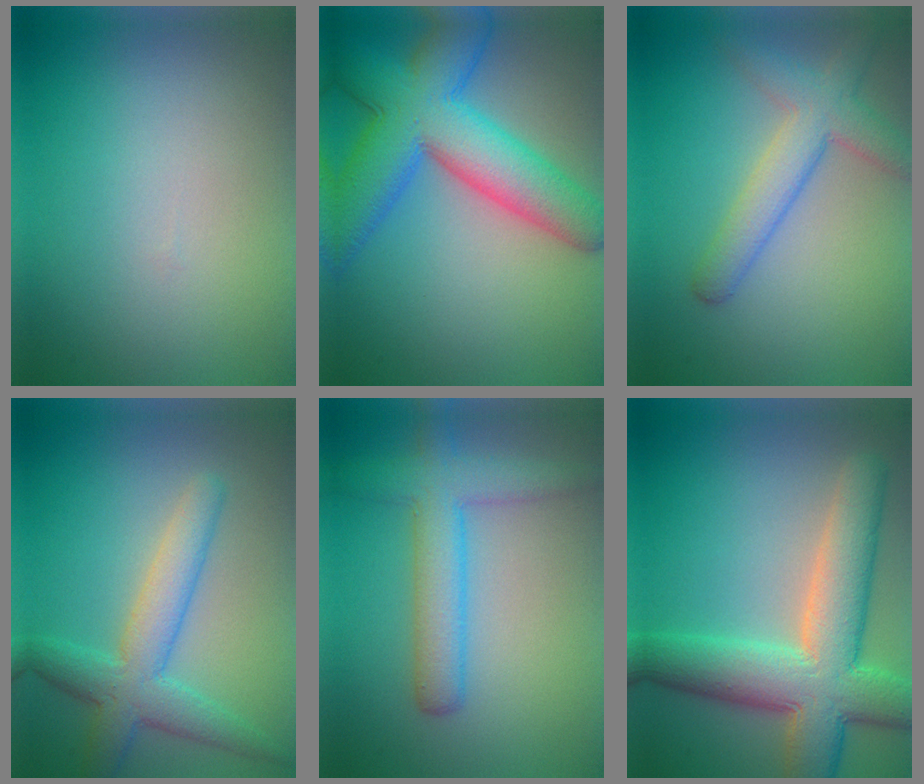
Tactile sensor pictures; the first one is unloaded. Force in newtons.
{"total": 10.8, "press": 10.8, "slide": 0.4}
{"total": 4.4, "press": 4.4, "slide": 0.2}
{"total": 5.1, "press": 5.1, "slide": 0.1}
{"total": 4.6, "press": 4.6, "slide": 0.2}
{"total": 9.9, "press": 9.9, "slide": 0.6}